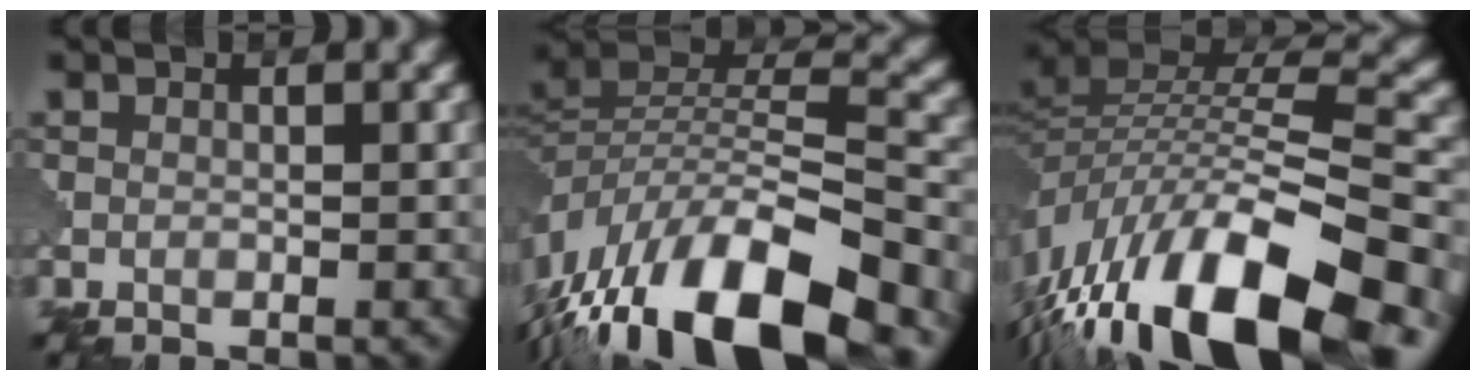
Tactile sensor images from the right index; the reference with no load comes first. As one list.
[{"total": 15.6, "force": [-10.4, 5.0, 10.5], "torque": [-0.202, 0.011, -0.179]}, {"total": 15.1, "force": [-9.1, 5.7, 10.6], "torque": [-0.208, 0.020, -0.165]}]